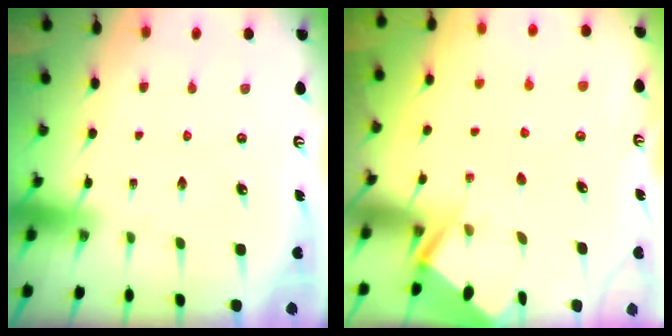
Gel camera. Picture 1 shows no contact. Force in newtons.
{"total": 3.0, "press": 2.9, "slide": 0.4}